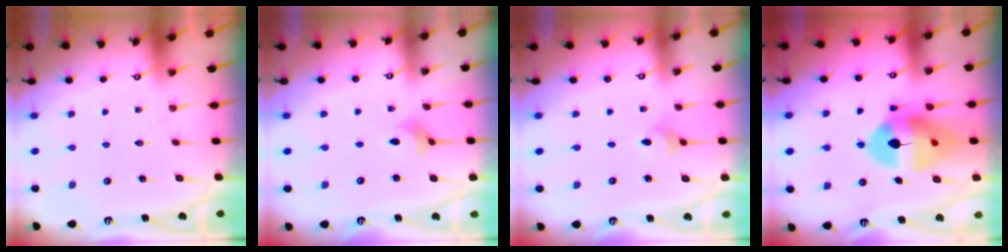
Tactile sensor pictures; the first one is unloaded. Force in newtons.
{"total": 2.8, "press": 2.7, "slide": 0.6}
{"total": 3.9, "press": 3.8, "slide": 0.9}
{"total": 14.9, "press": 14.8, "slide": 2.0}